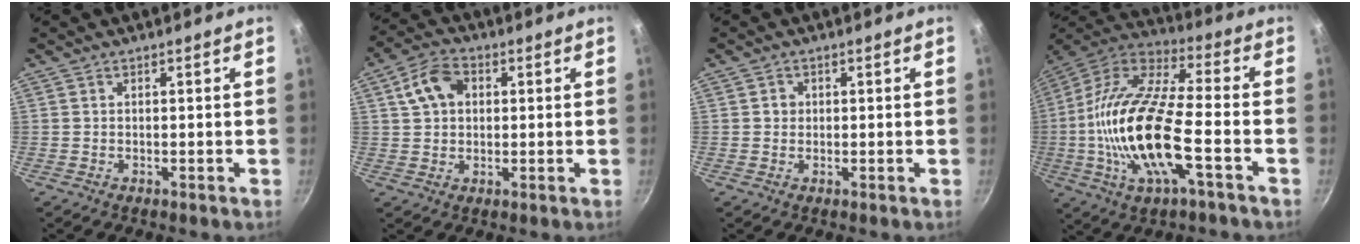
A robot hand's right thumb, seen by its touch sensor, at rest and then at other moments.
{"total": 8.0, "force": [2.0, 5.8, 5.1], "torque": [-0.075, 0.014, 0.028]}
{"total": 1.6, "force": [0.2, 1.5, 0.4], "torque": [0.000, 0.002, 0.000]}
{"total": 22.0, "force": [-4.6, 7.8, 20.0], "torque": [-0.393, 0.030, -0.103]}